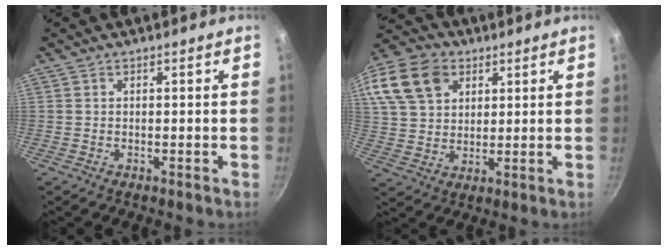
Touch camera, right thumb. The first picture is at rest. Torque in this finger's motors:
{"motor_torque": [0.48, 3.27, 0.77, -0.14, 0.09]}